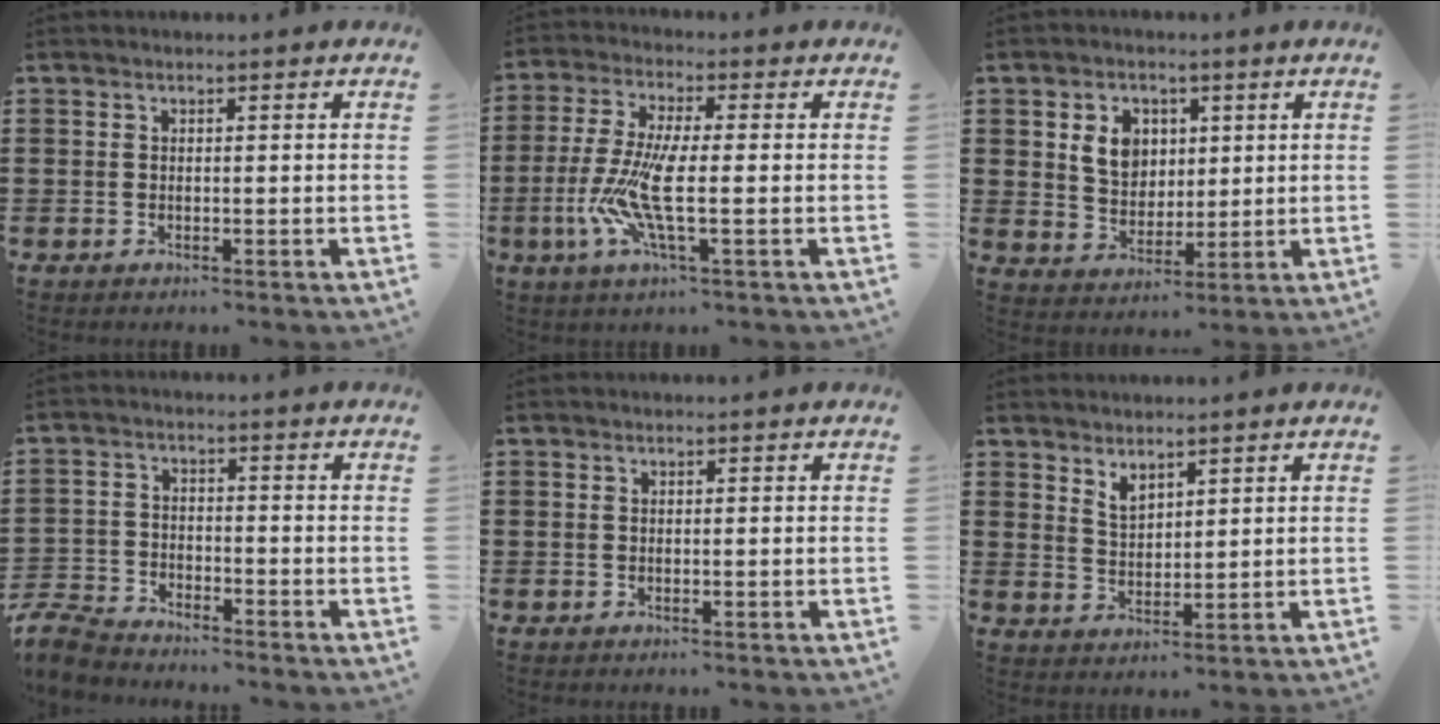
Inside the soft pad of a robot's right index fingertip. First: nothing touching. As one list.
[{"total": 9.5, "force": [-2.1, 2.0, 9.1], "torque": [-0.208, -0.022, -0.047]}, {"total": 6.1, "force": [1.9, 5.1, 2.8], "torque": [-0.069, 0.014, 0.031]}, {"total": 4.8, "force": [-4.6, 1.0, 0.7], "torque": [-0.042, -0.002, -0.102]}, {"total": 0.0}, {"total": 2.8, "force": [2.3, 1.4, 0.8], "torque": [-0.023, 0.005, 0.043]}]